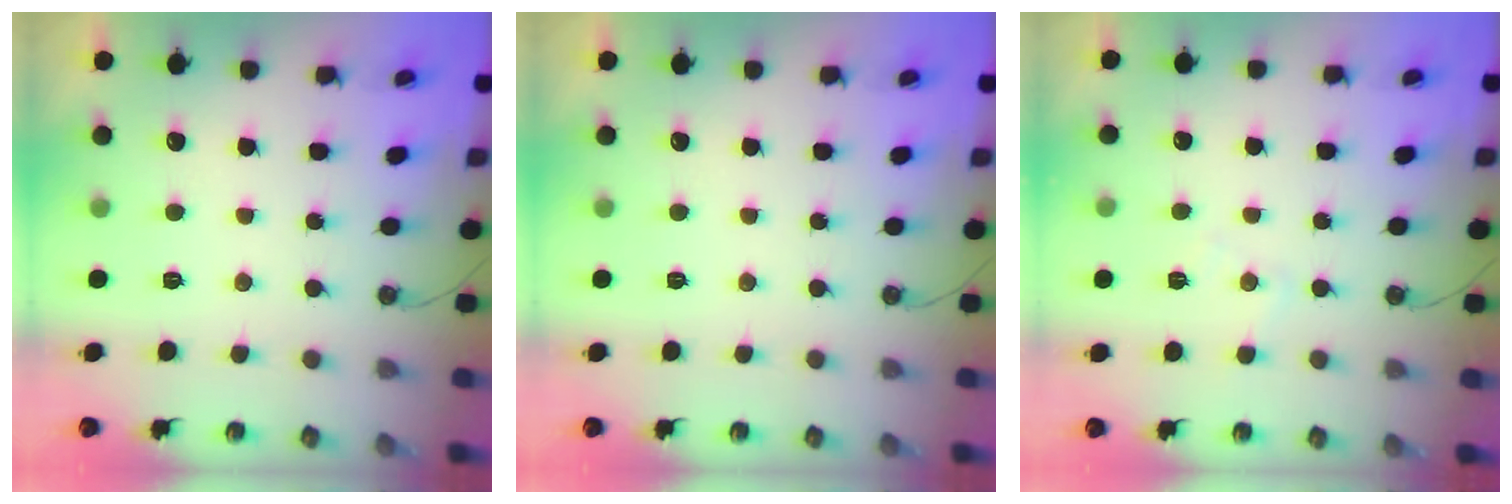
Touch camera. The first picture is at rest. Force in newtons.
{"total": 0.0}
{"total": 5.6, "press": 5.5, "slide": 0.8}